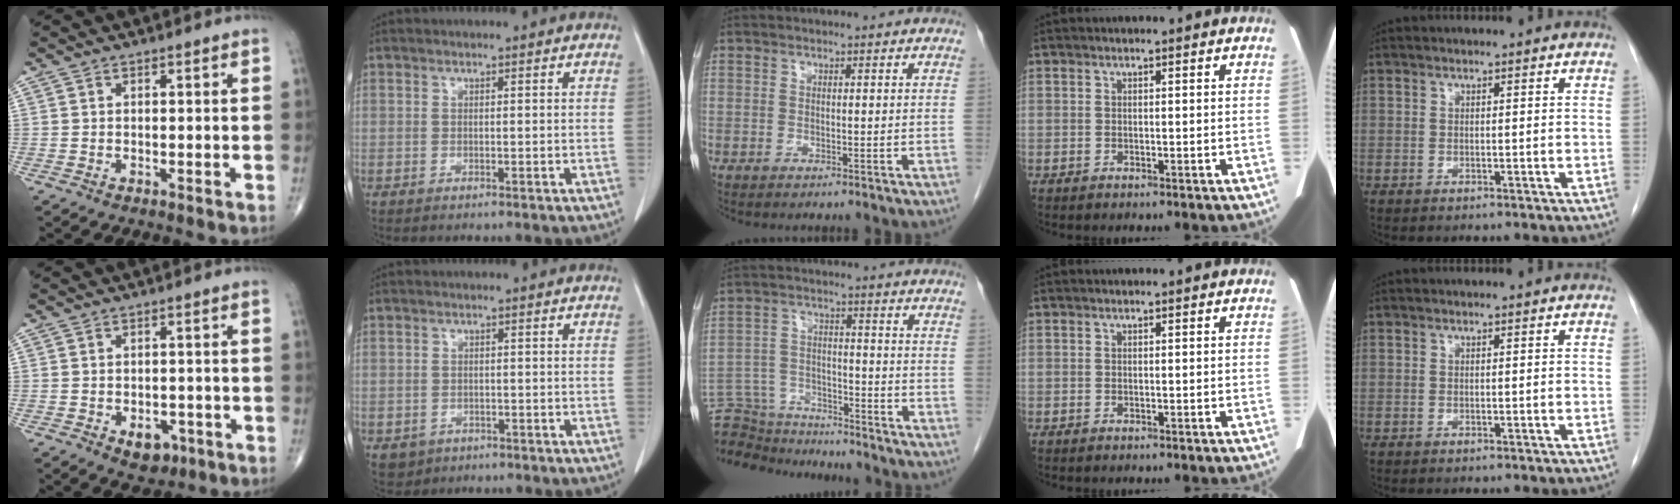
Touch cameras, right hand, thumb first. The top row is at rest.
{"thumb": {"total": 4.9, "force": [-2.1, 3.2, 3.0], "torque": [-0.022, 0.009, -0.020]}, "index": {"total": 3.1, "force": [-1.4, 2.8, 0.5], "torque": [-0.007, 0.003, -0.016]}, "middle": {"total": 13.5, "force": [-12.9, 3.0, 2.3], "torque": [-0.040, 0.024, -0.204]}}